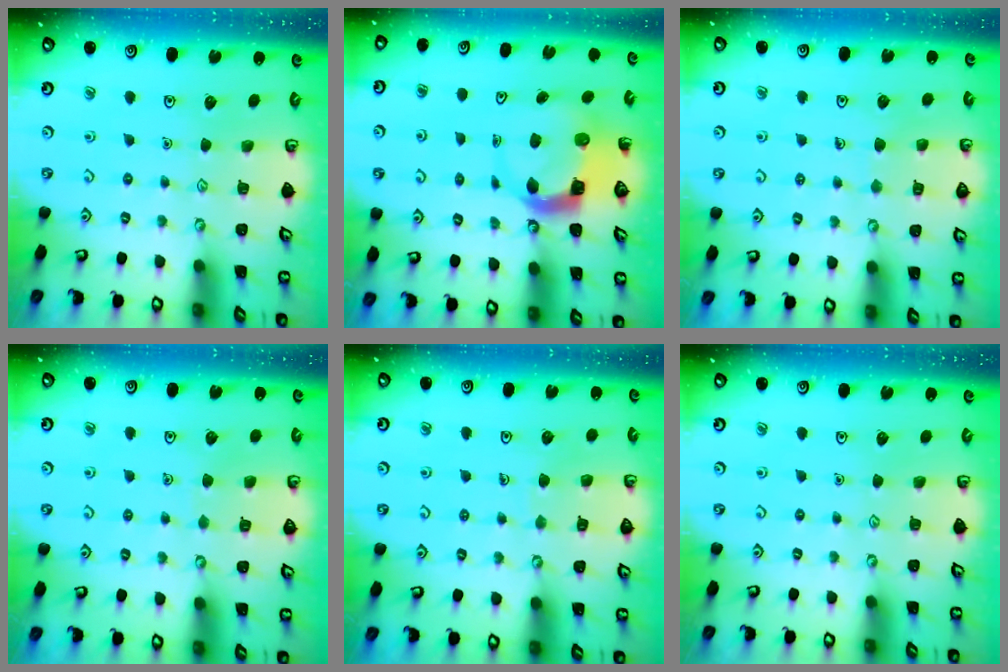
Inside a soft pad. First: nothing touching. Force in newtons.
{"total": 5.0, "press": 4.9, "slide": 0.8}
{"total": 4.3, "press": 4.3, "slide": 0.2}
{"total": 3.3, "press": 3.3, "slide": 0.3}
{"total": 5.4, "press": 5.4, "slide": 0.4}
{"total": 0.0}